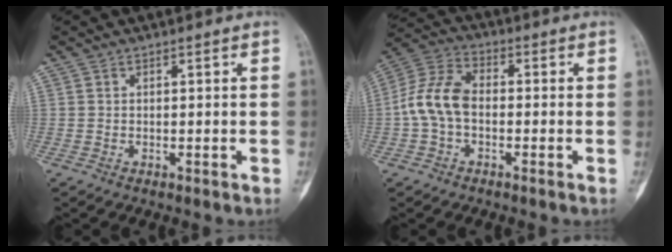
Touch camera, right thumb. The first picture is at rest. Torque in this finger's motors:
{"motor_torque": [1.47, 1.40, 0.54, -0.55, 0.11]}